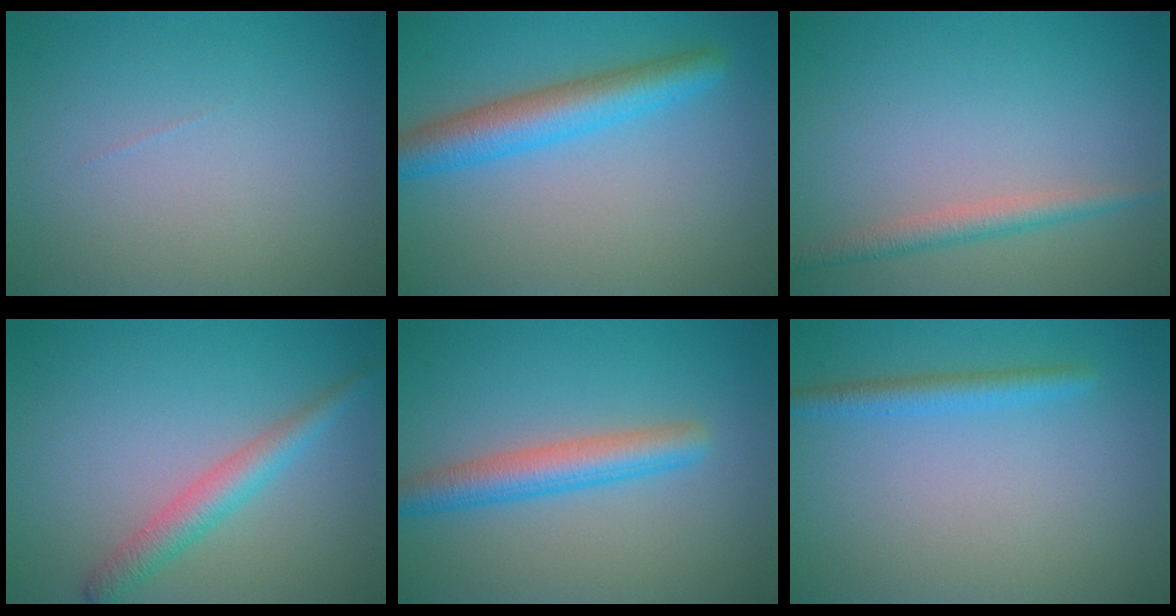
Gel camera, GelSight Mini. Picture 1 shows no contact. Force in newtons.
{"total": 5.0, "press": 5.0, "slide": 0.1}
{"total": 2.1, "press": 2.1, "slide": 0.1}
{"total": 2.8, "press": 2.8, "slide": 0.1}
{"total": 3.9, "press": 3.9, "slide": 0.1}
{"total": 2.0, "press": 2.0, "slide": 0.1}